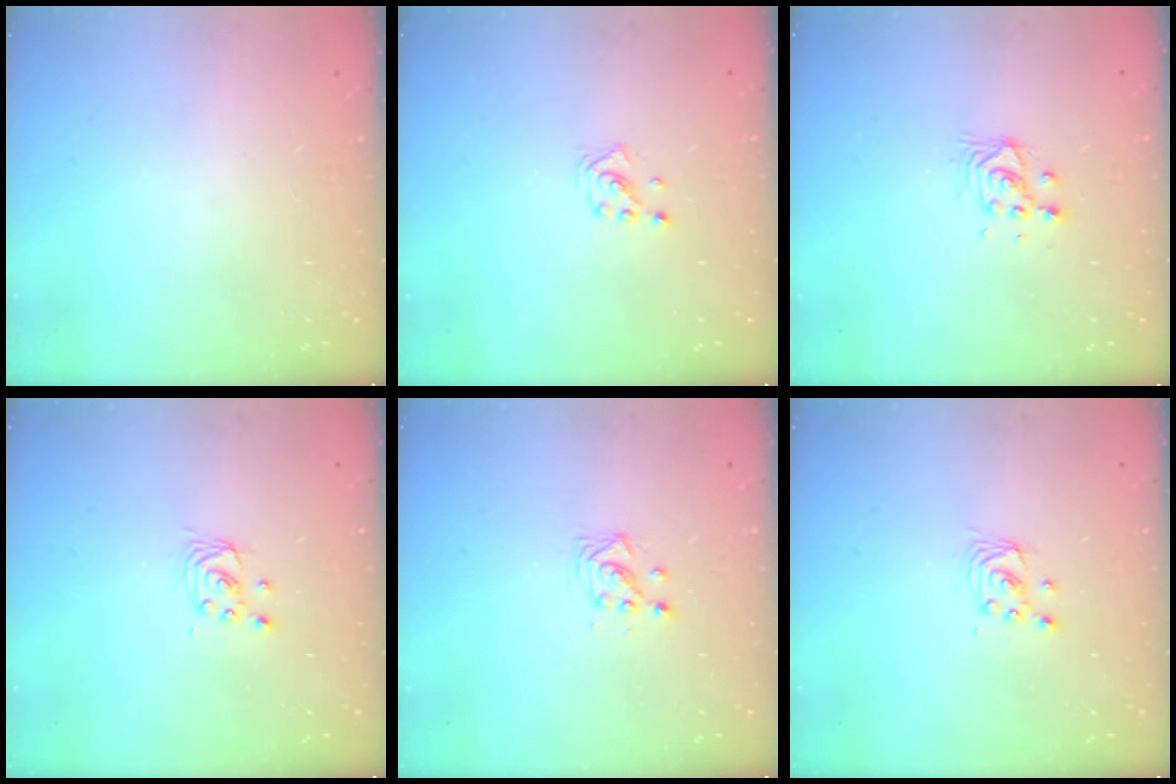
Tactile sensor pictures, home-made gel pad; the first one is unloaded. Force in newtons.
{"total": 1.3, "press": 1.3, "slide": 0.1}
{"total": 4.4, "press": 4.4, "slide": 0.3}
{"total": 2.7, "press": 2.7, "slide": 0.2}
{"total": 3.5, "press": 3.5, "slide": 0.3}
{"total": 2.7, "press": 2.7, "slide": 0.2}